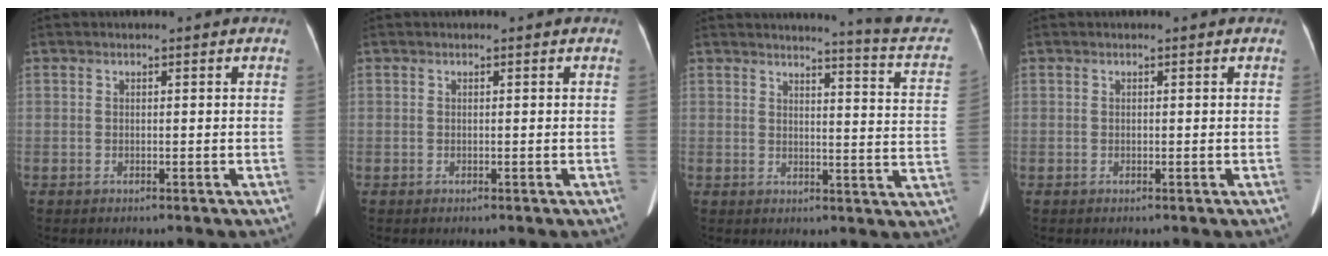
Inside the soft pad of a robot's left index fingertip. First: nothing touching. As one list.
[{"total": 0.0}, {"total": 12.1, "force": [11.4, -0.8, 4.1], "torque": [-0.045, -0.072, 0.105]}, {"total": 0.0}]